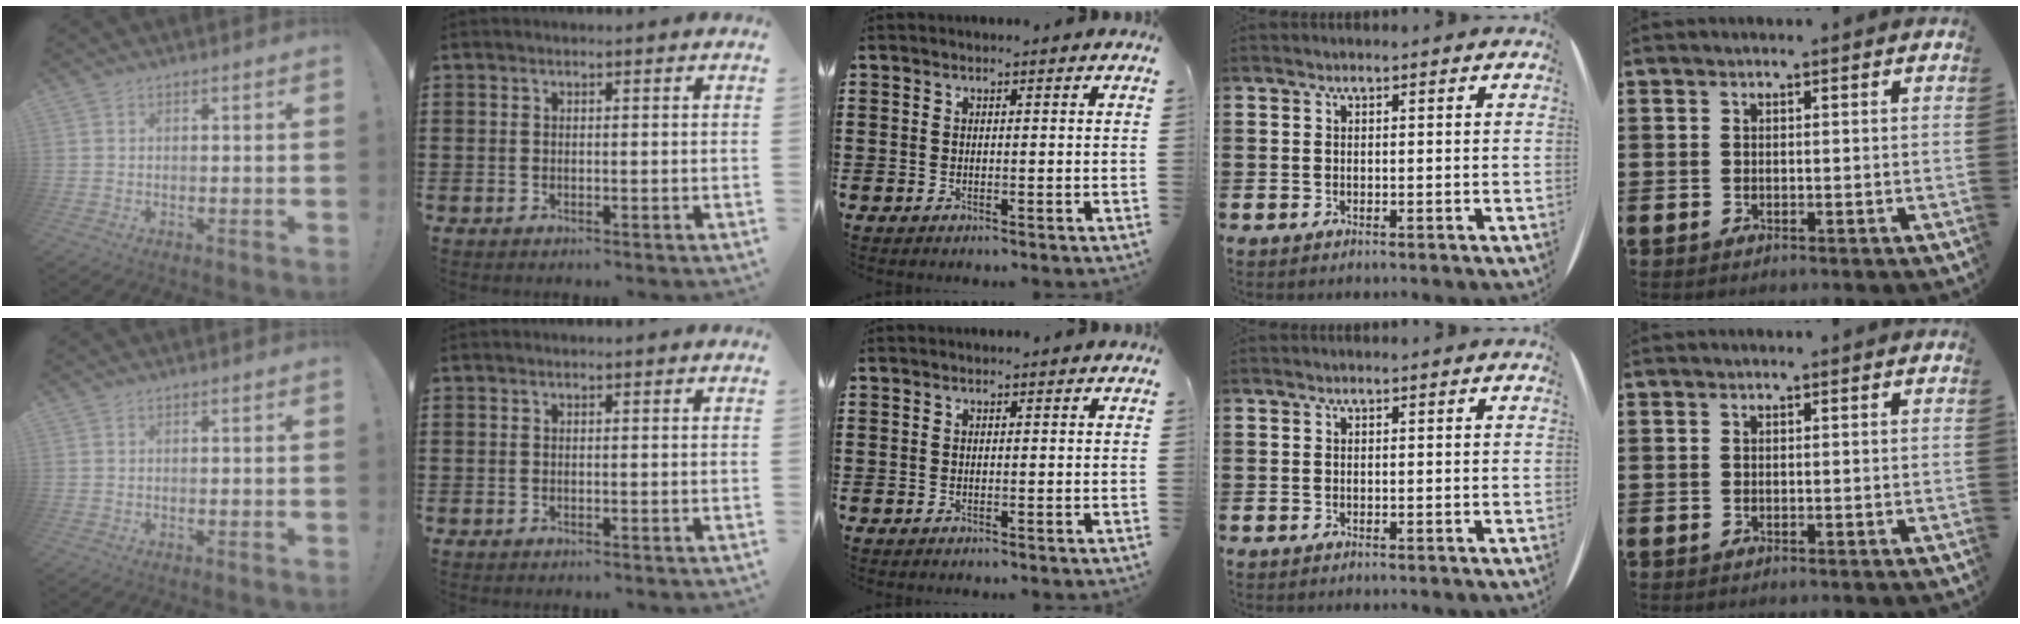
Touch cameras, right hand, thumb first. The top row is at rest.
{}